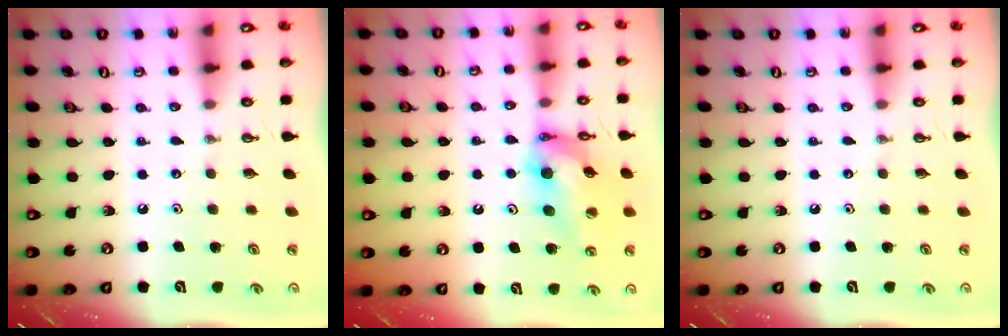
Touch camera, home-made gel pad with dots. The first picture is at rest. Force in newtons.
{"total": 13.3, "press": 12.9, "slide": 3.2}
{"total": 0.0}